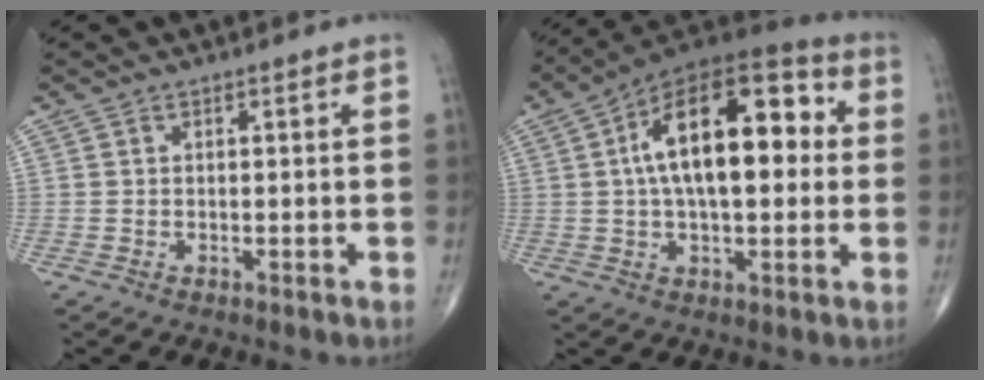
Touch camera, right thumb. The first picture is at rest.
{"total": 21.1, "force": [3.2, 10.2, 18.2], "torque": [-0.267, 0.028, 0.038]}